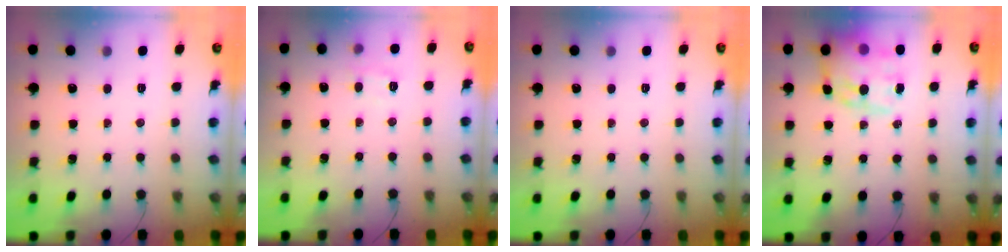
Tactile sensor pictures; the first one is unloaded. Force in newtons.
{"total": 7.2, "press": 7.1, "slide": 1.4}
{"total": 0.0}
{"total": 16.6, "press": 16.1, "slide": 4.2}